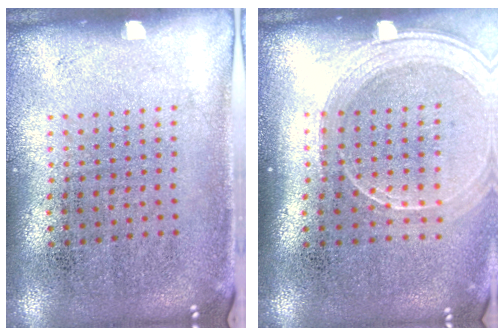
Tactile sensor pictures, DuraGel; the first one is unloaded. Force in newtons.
{"total": 1.9, "press": 1.8, "slide": 0.8}